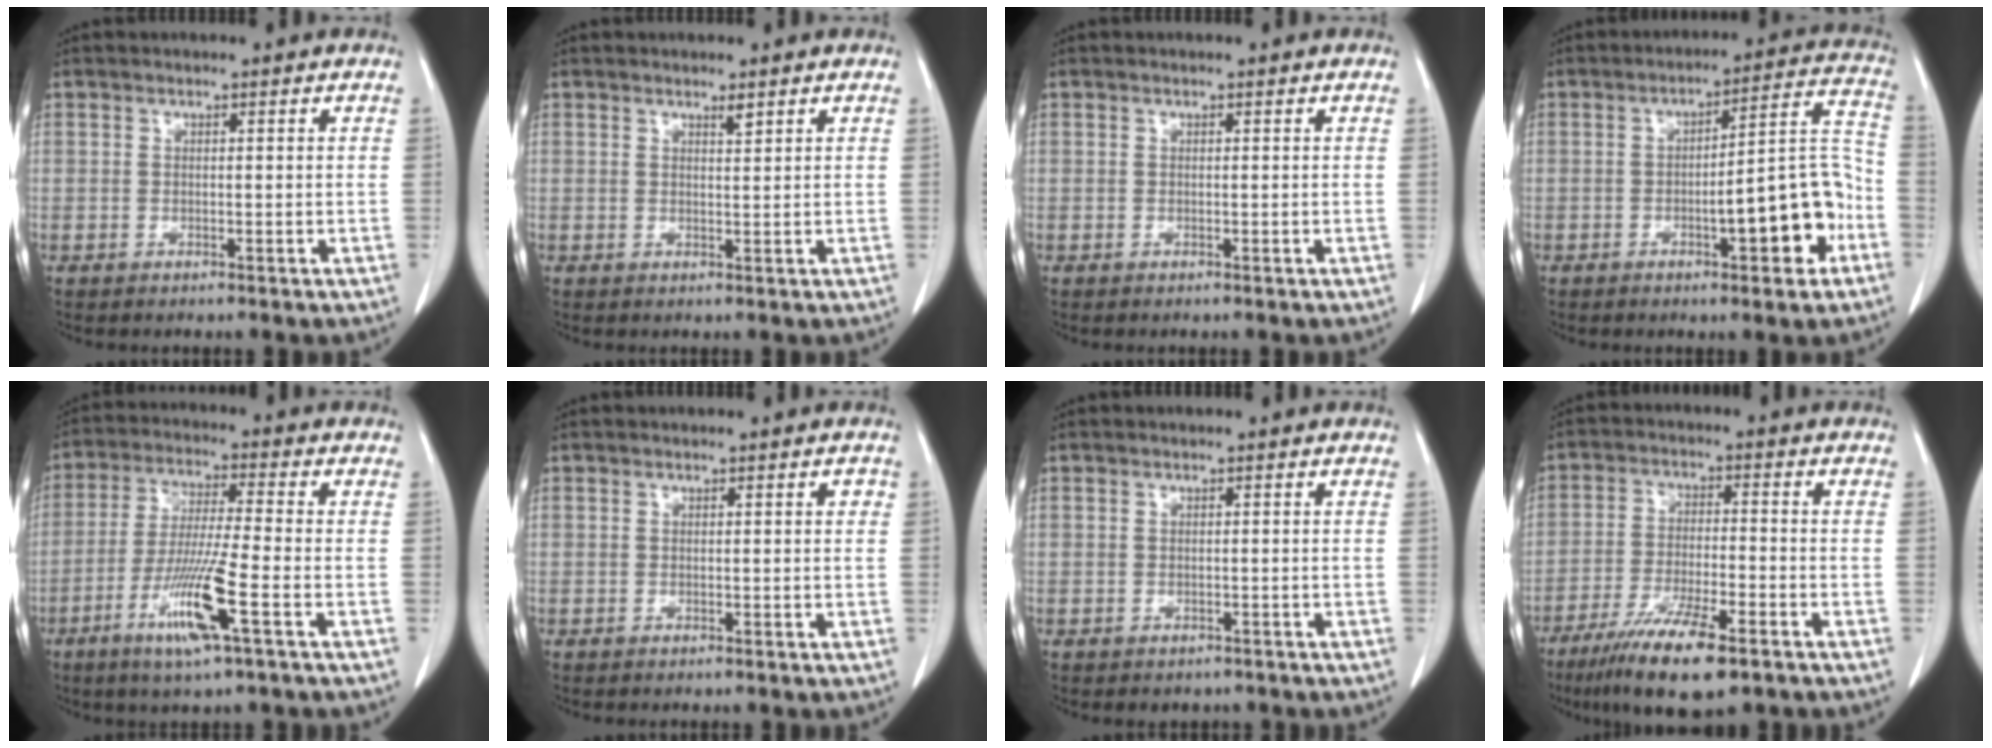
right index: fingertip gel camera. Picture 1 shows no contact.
{"total": 1.1, "force": [0.9, 0.1, 0.7], "torque": [-0.014, -0.006, 0.015]}
{"total": 0.0}
{"total": 12.0, "force": [-4.2, 2.3, 11.0], "torque": [-0.144, 0.031, -0.056]}
{"total": 10.8, "force": [-4.6, -0.2, 9.8], "torque": [-0.194, -0.020, -0.091]}
{"total": 0.8, "force": [0.2, 0.3, 0.7], "torque": [-0.008, 0.002, 0.001]}
{"total": 1.6, "force": [-1.2, 1.1, 0.1], "torque": [-0.006, 0.002, -0.014]}
{"total": 11.8, "force": [-7.8, 1.8, 8.6], "torque": [-0.152, -0.026, -0.129]}